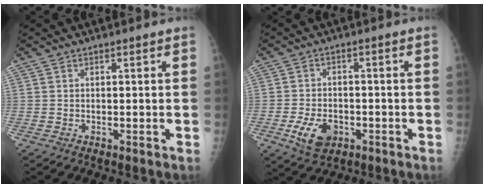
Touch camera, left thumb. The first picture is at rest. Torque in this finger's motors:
{"motor_torque": [-0.37, 0.72, 0.68, 0.33, 0.08]}